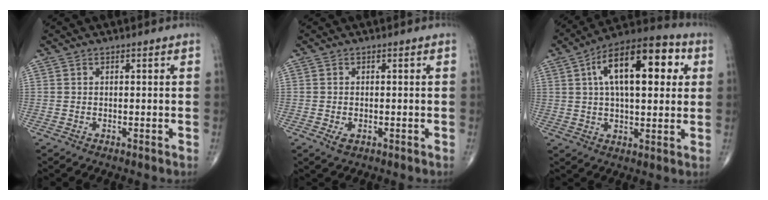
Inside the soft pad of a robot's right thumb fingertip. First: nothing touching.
{"total": 2.0, "force": [-0.7, 1.1, 1.5], "torque": [-0.027, -0.001, -0.009]}
{"total": 19.5, "force": [5.3, 8.8, 16.6], "torque": [-0.237, 0.018, 0.073]}